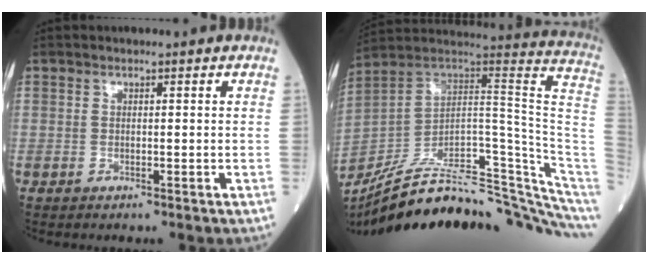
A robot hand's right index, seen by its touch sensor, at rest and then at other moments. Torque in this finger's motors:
{"motor_torque": [0.80, -1.34, 0.88, 0.20]}